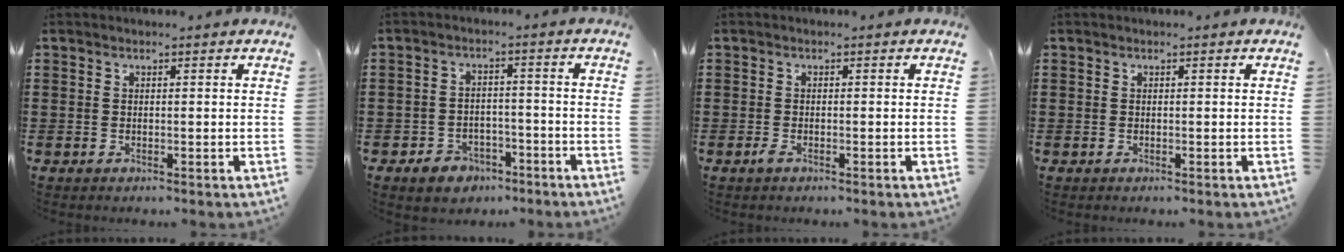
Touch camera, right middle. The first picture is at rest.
{"total": 3.8, "force": [-3.2, 1.9, 0.8], "torque": [-0.019, 0.011, -0.065]}
{"total": 0.8, "force": [-0.4, 0.2, 0.6], "torque": [-0.020, -0.007, -0.010]}
{"total": 0.0}